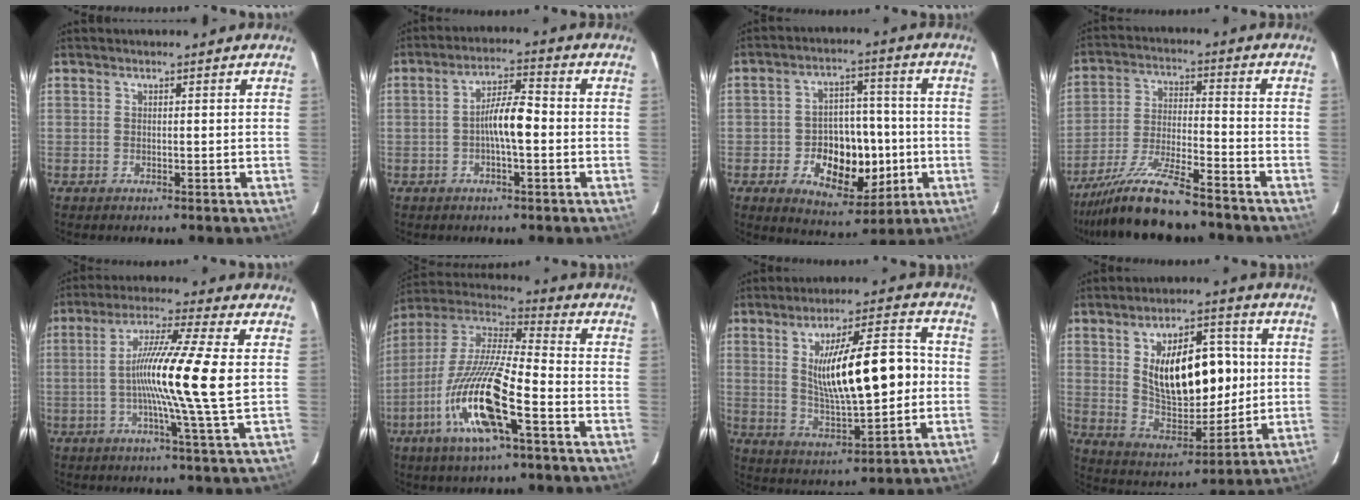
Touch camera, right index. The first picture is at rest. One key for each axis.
{"total": 6.2, "fx": -1.0, "fy": 1.2, "fz": 6.0, "tx": -0.110, "ty": 0.017, "tz": -0.019}
{"total": 12.2, "fx": -2.9, "fy": 7.1, "fz": 9.6, "tx": -0.147, "ty": 0.017, "tz": -0.035}
{"total": 12.5, "fx": -10.5, "fy": 0.9, "fz": 6.6, "tx": -0.123, "ty": -0.017, "tz": -0.188}
{"total": 13.6, "fx": -0.2, "fy": -2.0, "fz": 13.5, "tx": -0.242, "ty": -0.009, "tz": -0.014}
{"total": 17.8, "fx": -7.0, "fy": 2.9, "fz": 16.1, "tx": -0.337, "ty": -0.015, "tz": -0.132}
{"total": 15.6, "fx": 1.1, "fy": 3.5, "fz": 15.2, "tx": -0.256, "ty": 0.015, "tz": 0.026}
{"total": 16.2, "fx": 2.5, "fy": 7.6, "fz": 14.1, "tx": -0.238, "ty": 0.010, "tz": 0.052}